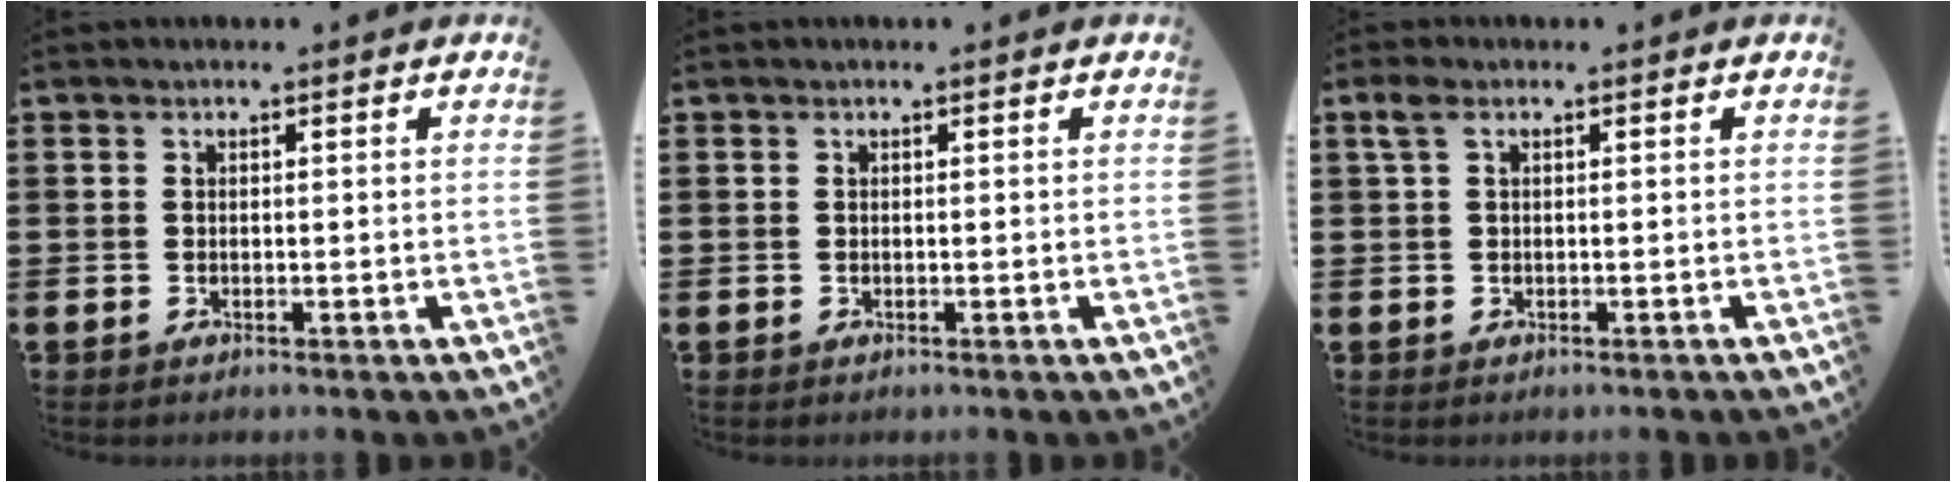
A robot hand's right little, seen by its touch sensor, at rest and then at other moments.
{"total": 0.0}
{"total": 1.0, "force": [0.2, 0.4, 0.9], "torque": [-0.019, 0.005, 0.001]}